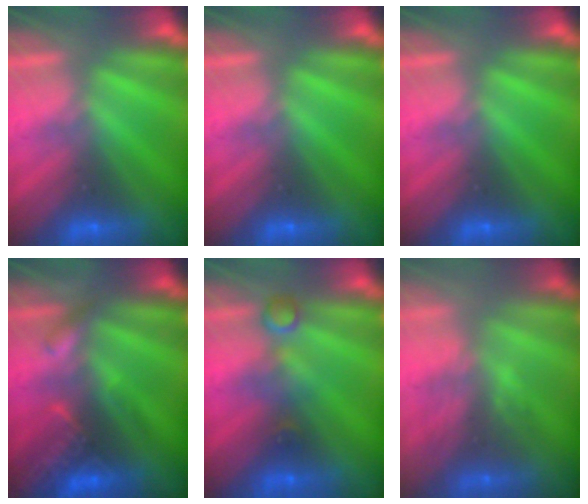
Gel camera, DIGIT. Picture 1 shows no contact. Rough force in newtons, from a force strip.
{"total": 0.0}
{"total": 0.0}
{"total": 2.7}
{"total": 3.1}
{"total": 3.0}